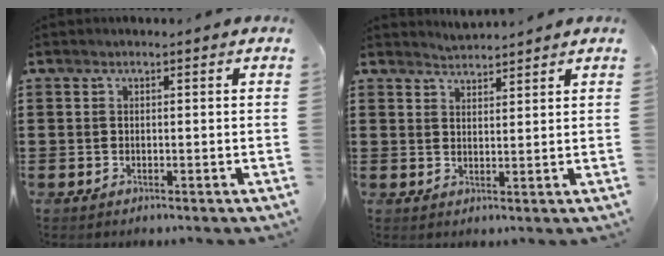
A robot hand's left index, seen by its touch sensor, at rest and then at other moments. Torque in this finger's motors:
{"motor_torque": [0.27, -0.24, -0.01, 0.01]}